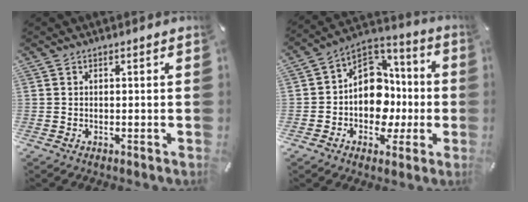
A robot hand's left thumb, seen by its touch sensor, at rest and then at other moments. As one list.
[{"total": 13.9, "force": [-2.1, 11.8, 7.0], "torque": [-0.117, 0.005, -0.030]}]